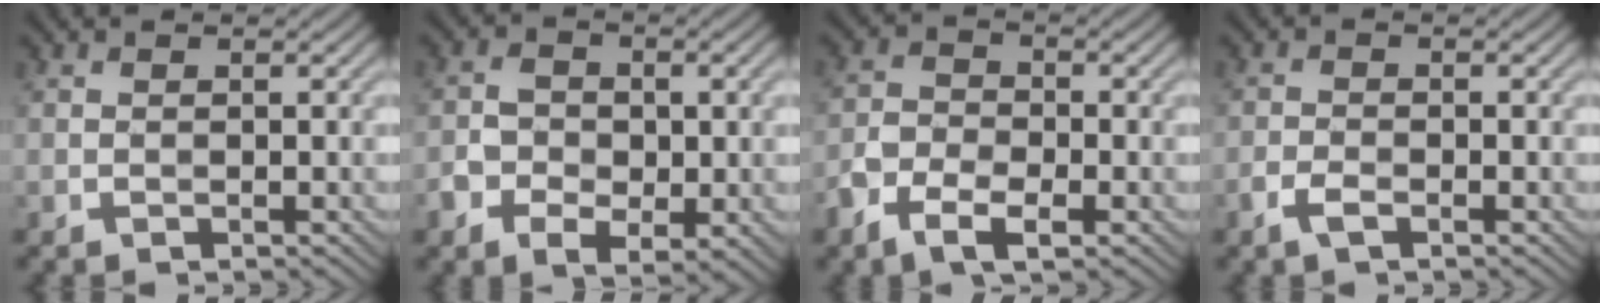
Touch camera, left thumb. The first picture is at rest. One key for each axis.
{"total": 6.8, "fx": -2.2, "fy": 4.4, "fz": 4.6, "tx": -0.093, "ty": -0.018, "tz": -0.029}
{"total": 6.2, "fx": -3.6, "fy": 3.3, "fz": 3.9, "tx": -0.082, "ty": -0.007, "tz": -0.073}
{"total": 2.0, "fx": -1.3, "fy": 0.8, "fz": 1.4, "tx": -0.034, "ty": -0.002, "tz": -0.030}